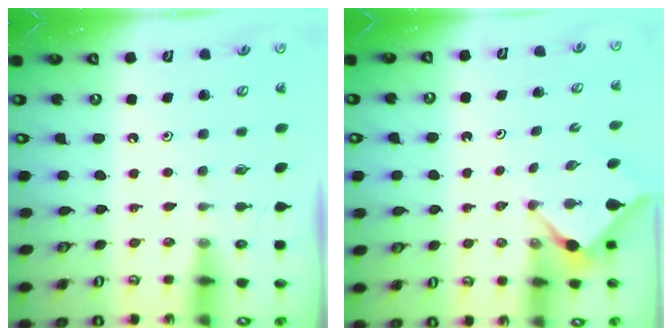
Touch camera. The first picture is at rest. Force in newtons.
{"total": 2.9, "press": 2.9, "slide": 0.3}